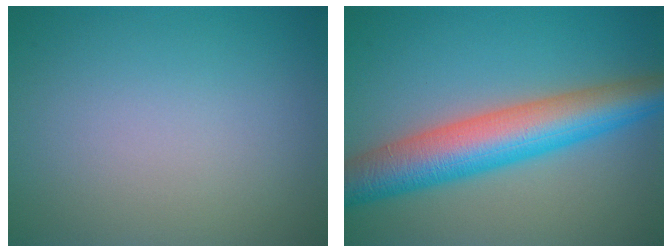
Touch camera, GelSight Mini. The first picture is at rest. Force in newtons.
{"total": 8.6, "press": 8.6, "slide": 0.0}